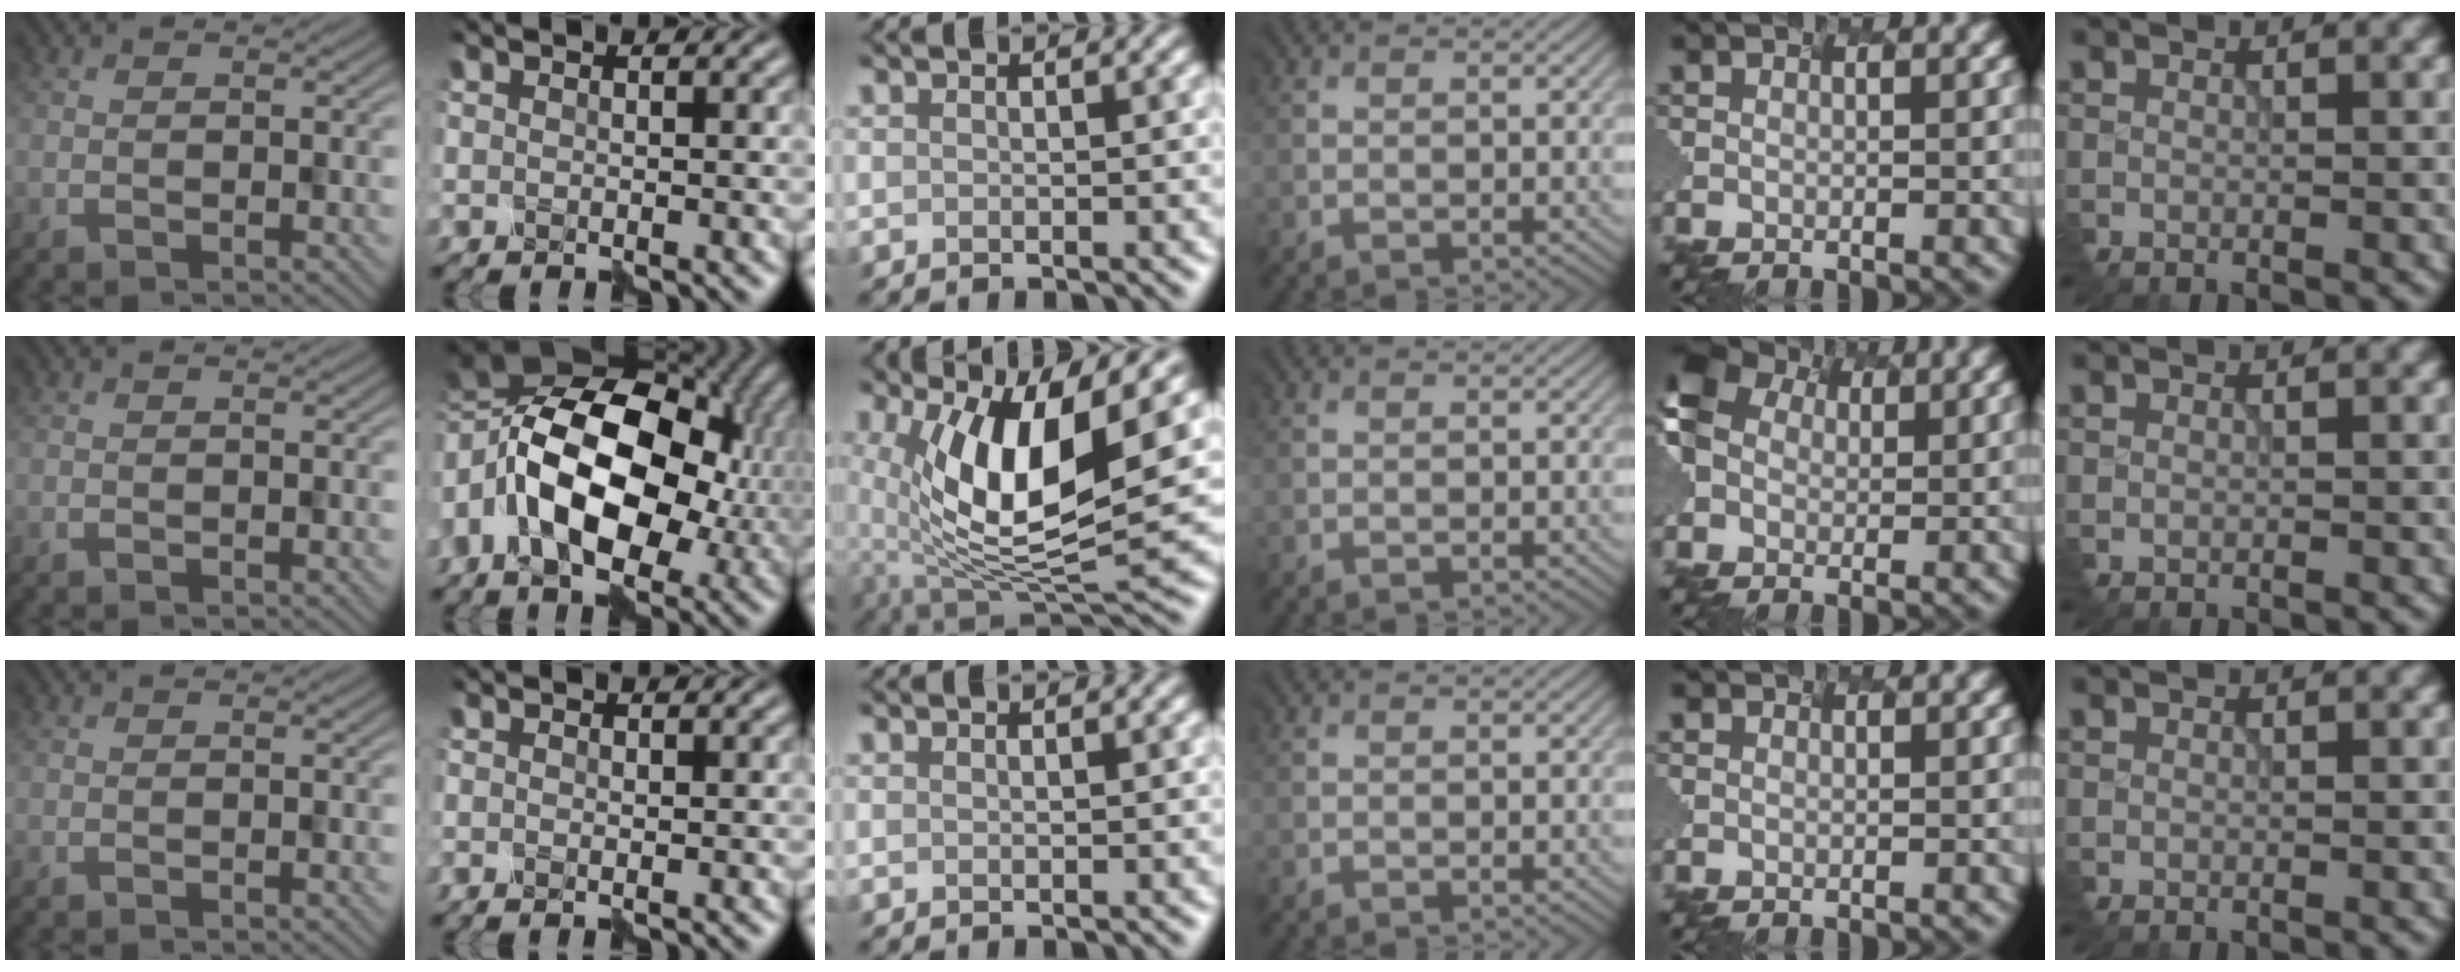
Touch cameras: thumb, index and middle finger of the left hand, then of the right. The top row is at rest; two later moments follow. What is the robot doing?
{"motion": "assemble", "object": "hinged jar"}